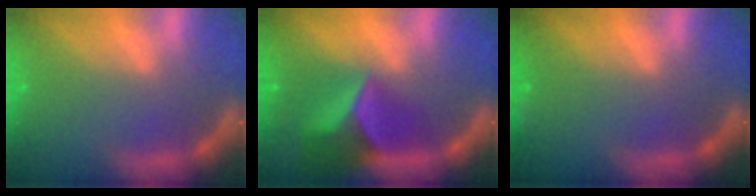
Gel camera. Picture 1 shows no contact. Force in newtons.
{"total": 7.4}
{"total": 0.9}